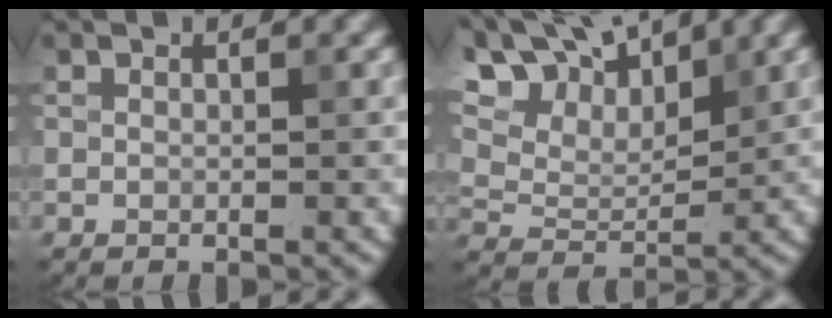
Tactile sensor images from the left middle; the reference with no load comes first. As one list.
[{"total": 10.1, "force": [6.8, 4.8, 5.7], "torque": [-0.129, 0.033, 0.099]}]